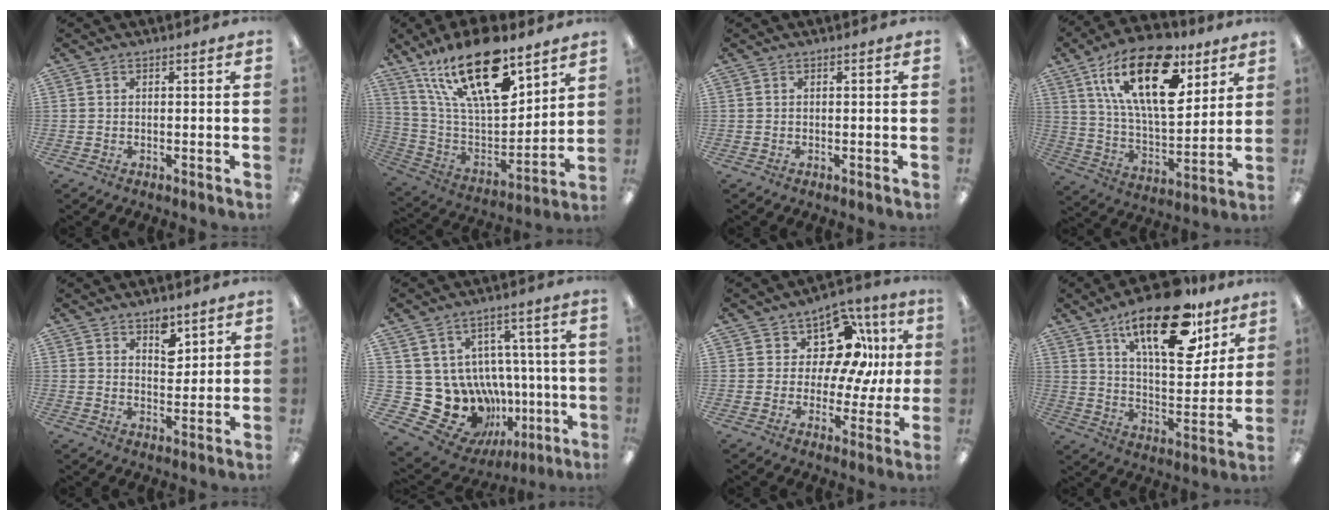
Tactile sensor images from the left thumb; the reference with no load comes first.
{"total": 24.7, "force": [15.5, 9.6, 16.6], "torque": [-0.307, -0.083, 0.265]}
{"total": 0.0}
{"total": 24.0, "force": [12.8, 10.7, 17.2], "torque": [-0.301, -0.053, 0.212]}
{"total": 5.5, "force": [4.1, 3.0, 2.2], "torque": [-0.006, -0.025, 0.067]}
{"total": 18.2, "force": [-2.8, 16.3, 7.5], "torque": [-0.159, -0.012, 0.007]}
{"total": 13.8, "force": [5.3, 9.2, 8.8], "torque": [-0.140, -0.016, 0.103]}
{"total": 22.7, "force": [14.8, 9.1, 14.6], "torque": [-0.222, -0.075, 0.245]}